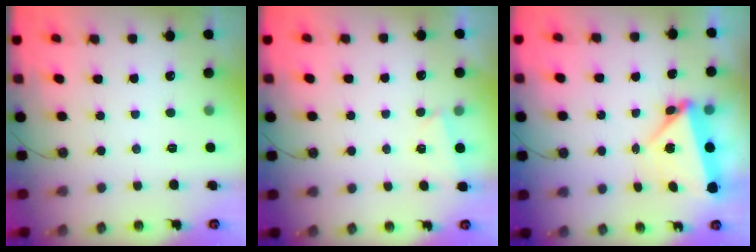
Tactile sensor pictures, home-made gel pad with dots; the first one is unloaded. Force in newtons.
{"total": 2.6, "press": 1.3, "slide": 2.2}
{"total": 7.1, "press": 7.0, "slide": 0.7}